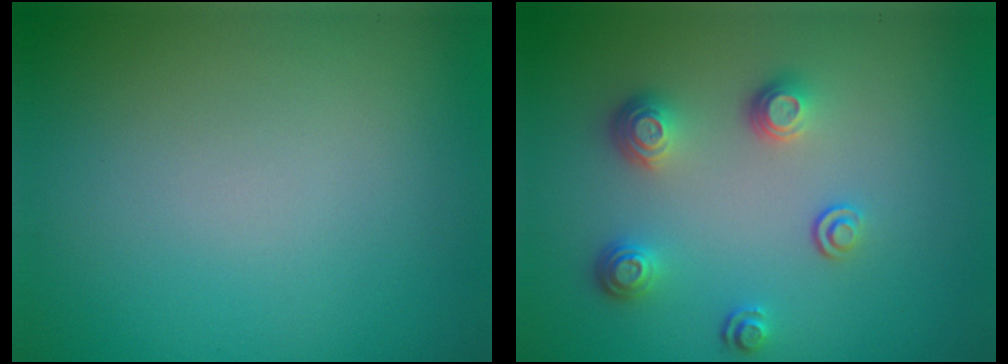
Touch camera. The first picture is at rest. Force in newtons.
{"total": 3.1, "press": 2.5, "slide": 1.9}